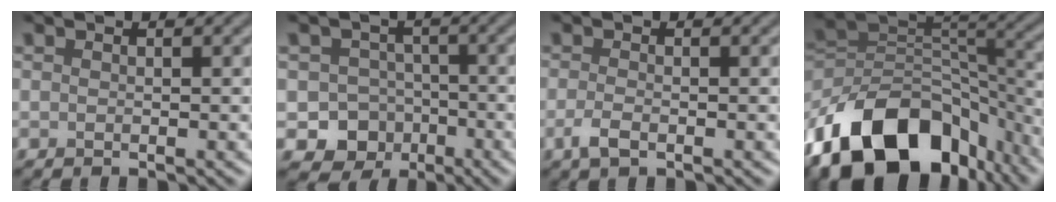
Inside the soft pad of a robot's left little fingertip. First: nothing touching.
{"total": 7.8, "force": [-3.4, 6.8, 1.7], "torque": [0.001, -0.020, -0.065]}
{"total": 1.7, "force": [-0.8, 0.6, 1.3], "torque": [-0.031, -0.004, -0.020]}
{"total": 16.1, "force": [-9.9, 9.7, 8.1], "torque": [-0.158, 0.004, -0.168]}